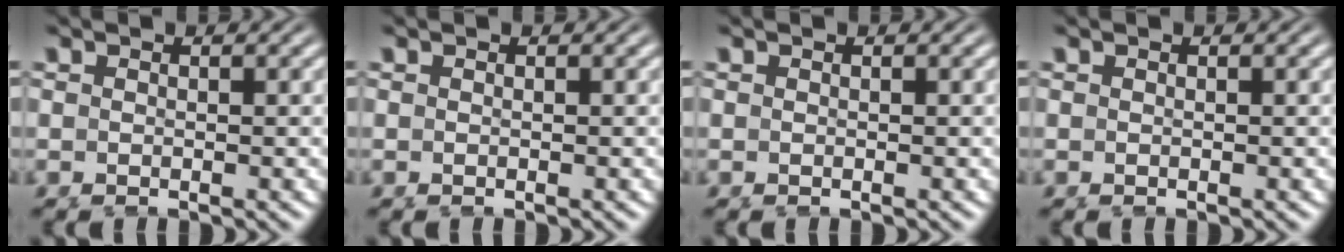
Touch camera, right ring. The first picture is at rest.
{"total": 0.0}
{"total": 0.0}
{"total": 0.0}